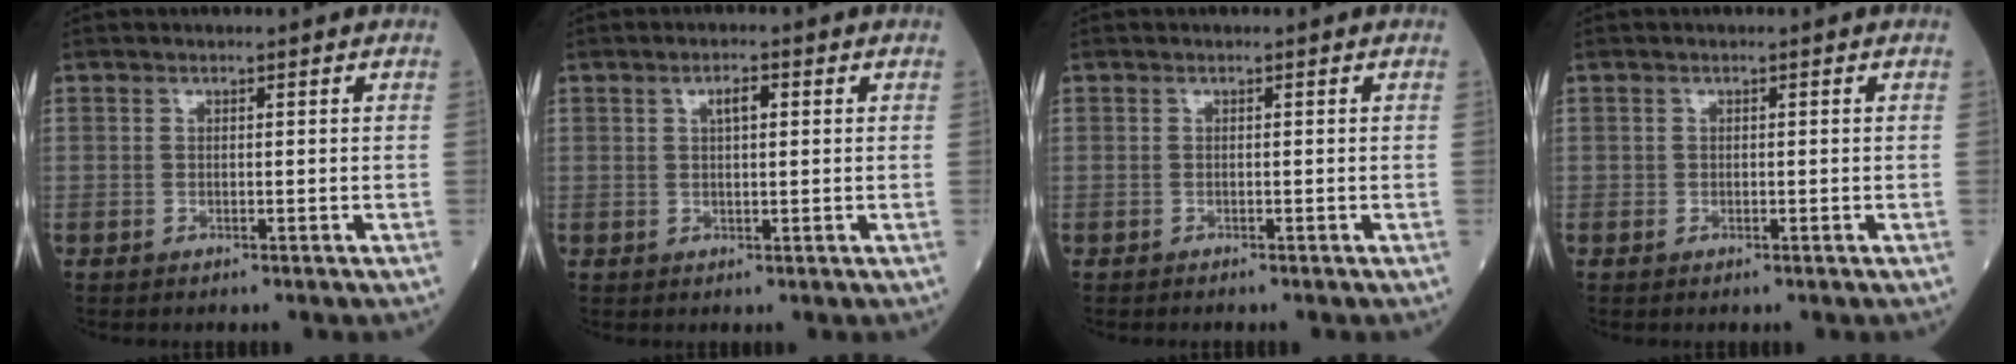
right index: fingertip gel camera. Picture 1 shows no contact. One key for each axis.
{"total": 2.5, "fx": 0.9, "fy": 0.8, "fz": 2.2, "tx": -0.040, "ty": 0.003, "tz": 0.015}
{"total": 0.0}
{"total": 0.0}